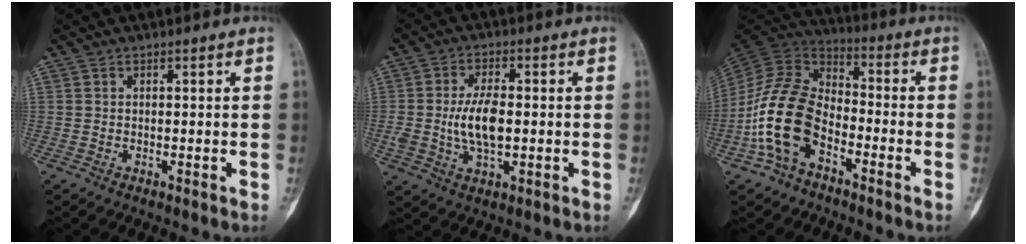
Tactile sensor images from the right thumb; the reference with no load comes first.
{"total": 8.3, "force": [-0.3, 4.0, 7.3], "torque": [-0.143, 0.001, -0.004]}
{"total": 15.2, "force": [-5.9, 9.3, 10.5], "torque": [-0.199, 0.050, -0.125]}